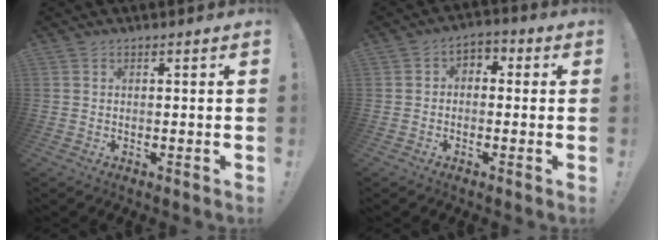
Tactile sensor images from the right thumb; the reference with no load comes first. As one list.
[{"total": 3.6, "force": [-1.8, 2.5, 1.7], "torque": [-0.023, 0.017, -0.033]}]